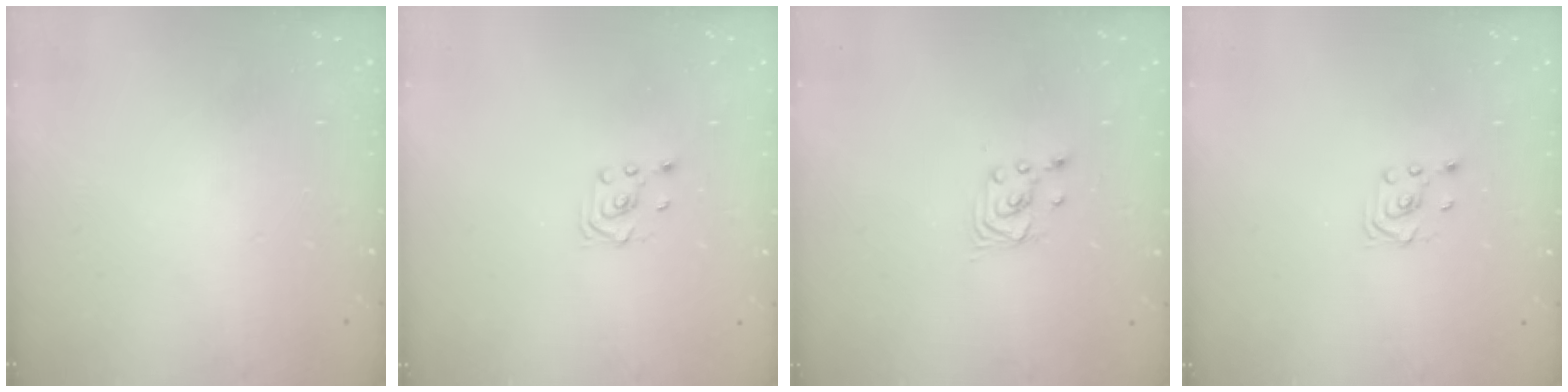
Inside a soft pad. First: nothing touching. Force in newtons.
{"total": 1.6, "press": 1.4, "slide": 0.9}
{"total": 2.2, "press": 2.2, "slide": 0.2}
{"total": 1.6, "press": 1.4, "slide": 0.9}